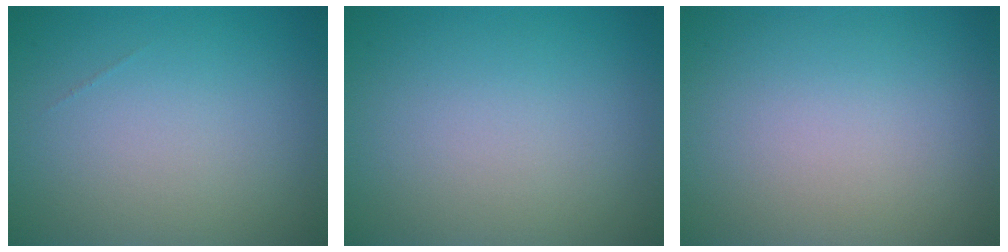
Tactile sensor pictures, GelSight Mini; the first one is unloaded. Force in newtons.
{"total": 0.0}
{"total": 0.0}